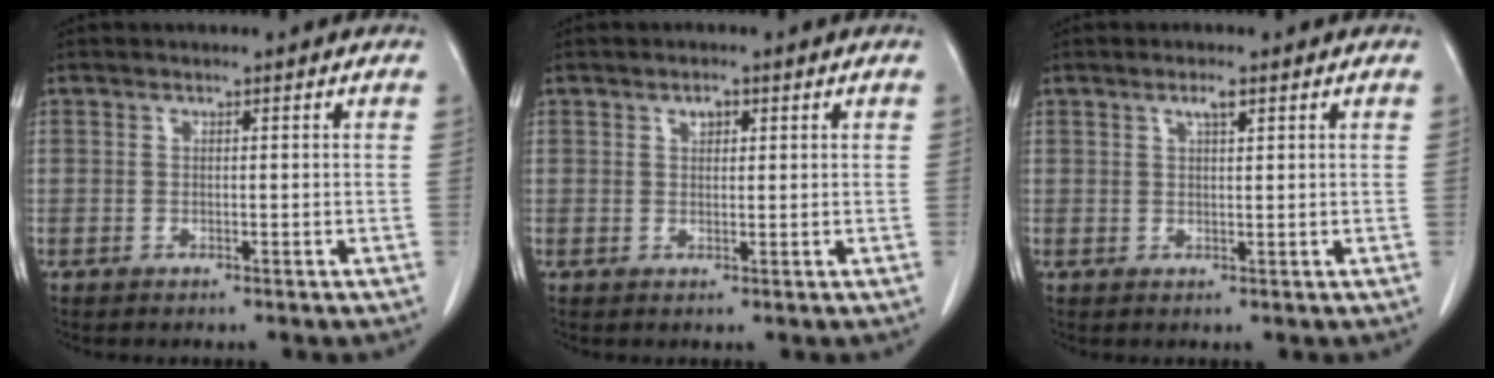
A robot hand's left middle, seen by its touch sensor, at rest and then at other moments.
{"total": 1.6, "force": [0.9, 0.8, 1.1], "torque": [-0.019, 0.000, 0.015]}
{"total": 2.0, "force": [1.2, 0.3, 1.6], "torque": [-0.030, 0.001, 0.022]}